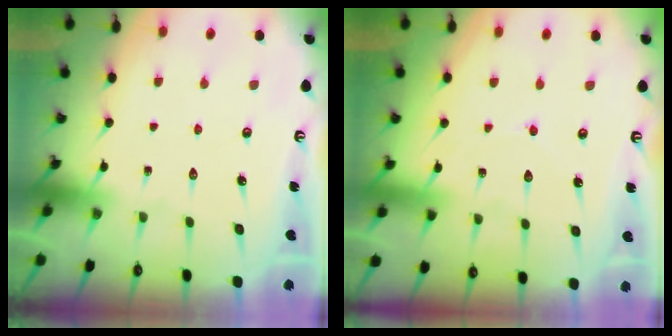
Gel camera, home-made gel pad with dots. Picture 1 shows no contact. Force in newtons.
{"total": 3.9, "press": 3.8, "slide": 0.3}